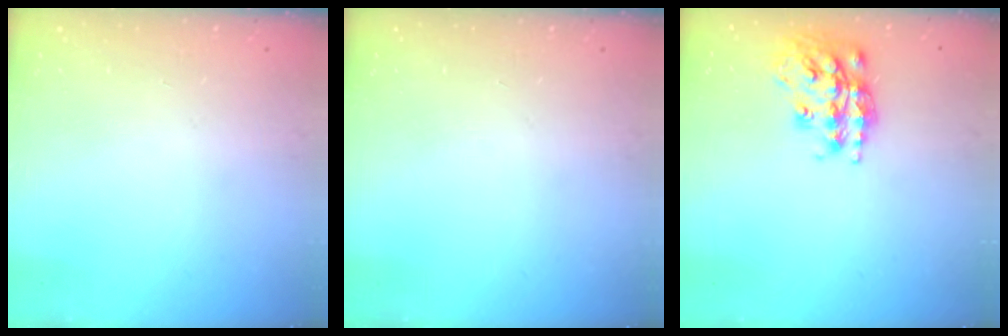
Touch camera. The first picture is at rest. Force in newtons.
{"total": 0.0}
{"total": 18.0, "press": 17.9, "slide": 1.2}